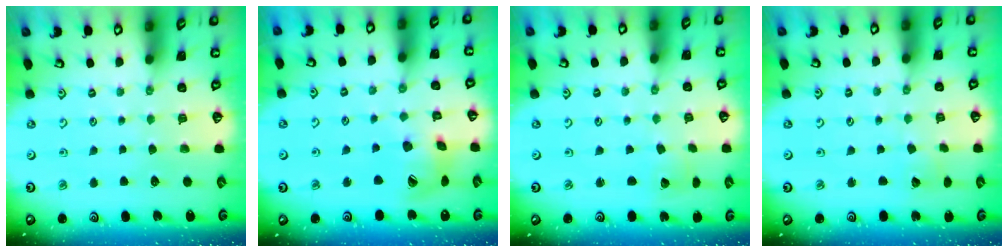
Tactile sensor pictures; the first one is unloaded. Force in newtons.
{"total": 13.1, "press": 13.0, "slide": 1.7}
{"total": 1.8, "press": 1.8, "slide": 0.1}
{"total": 3.8, "press": 3.8, "slide": 0.4}